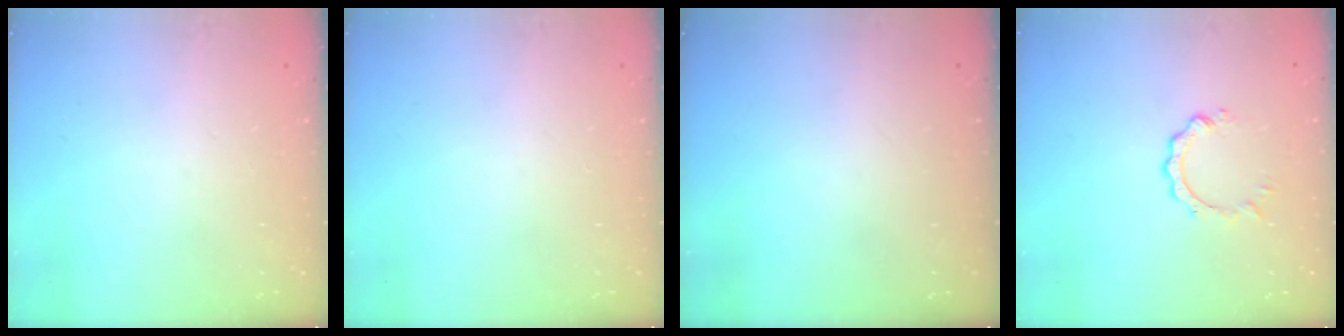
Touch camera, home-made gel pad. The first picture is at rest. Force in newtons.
{"total": 0.0}
{"total": 0.0}
{"total": 2.8, "press": 2.8, "slide": 0.4}